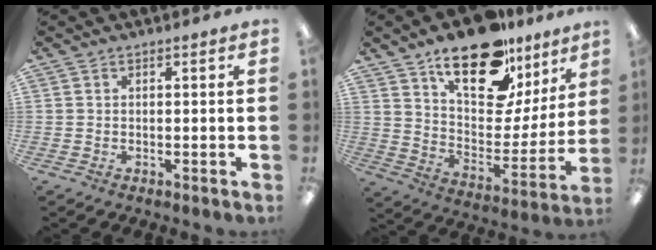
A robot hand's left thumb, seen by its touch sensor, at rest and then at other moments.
{"total": 21.4, "force": [14.8, 9.8, 12.0], "torque": [-0.186, -0.092, 0.256]}